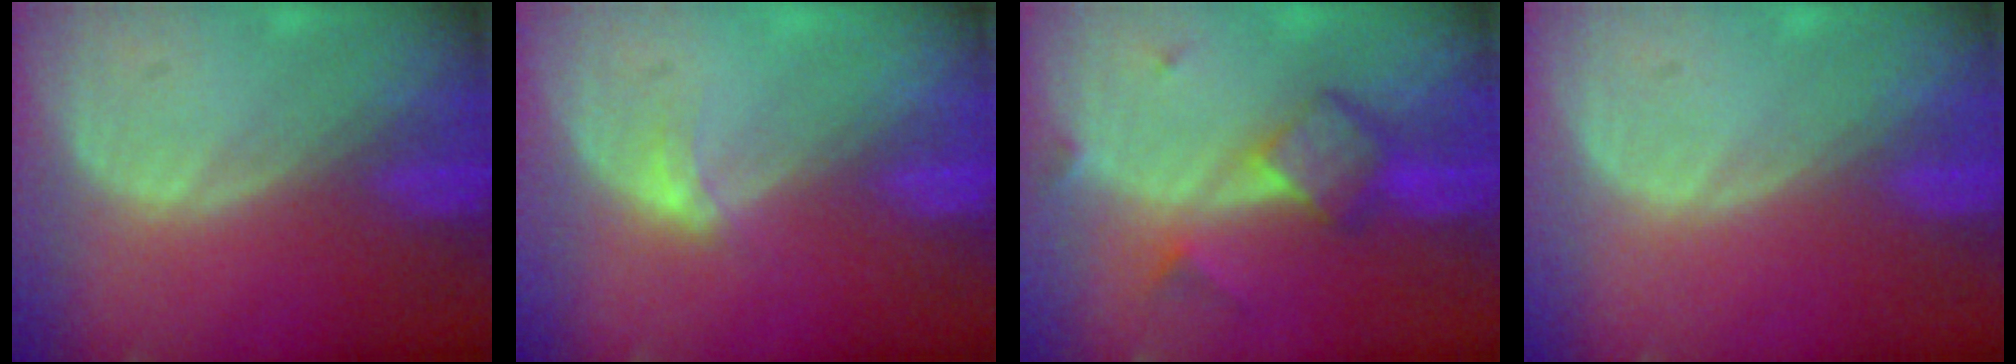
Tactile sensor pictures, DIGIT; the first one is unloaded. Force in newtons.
{"total": 1.6, "press": 1.3, "slide": 1.0}
{"total": 5.6, "press": 5.4, "slide": 1.2}
{"total": 0.0}